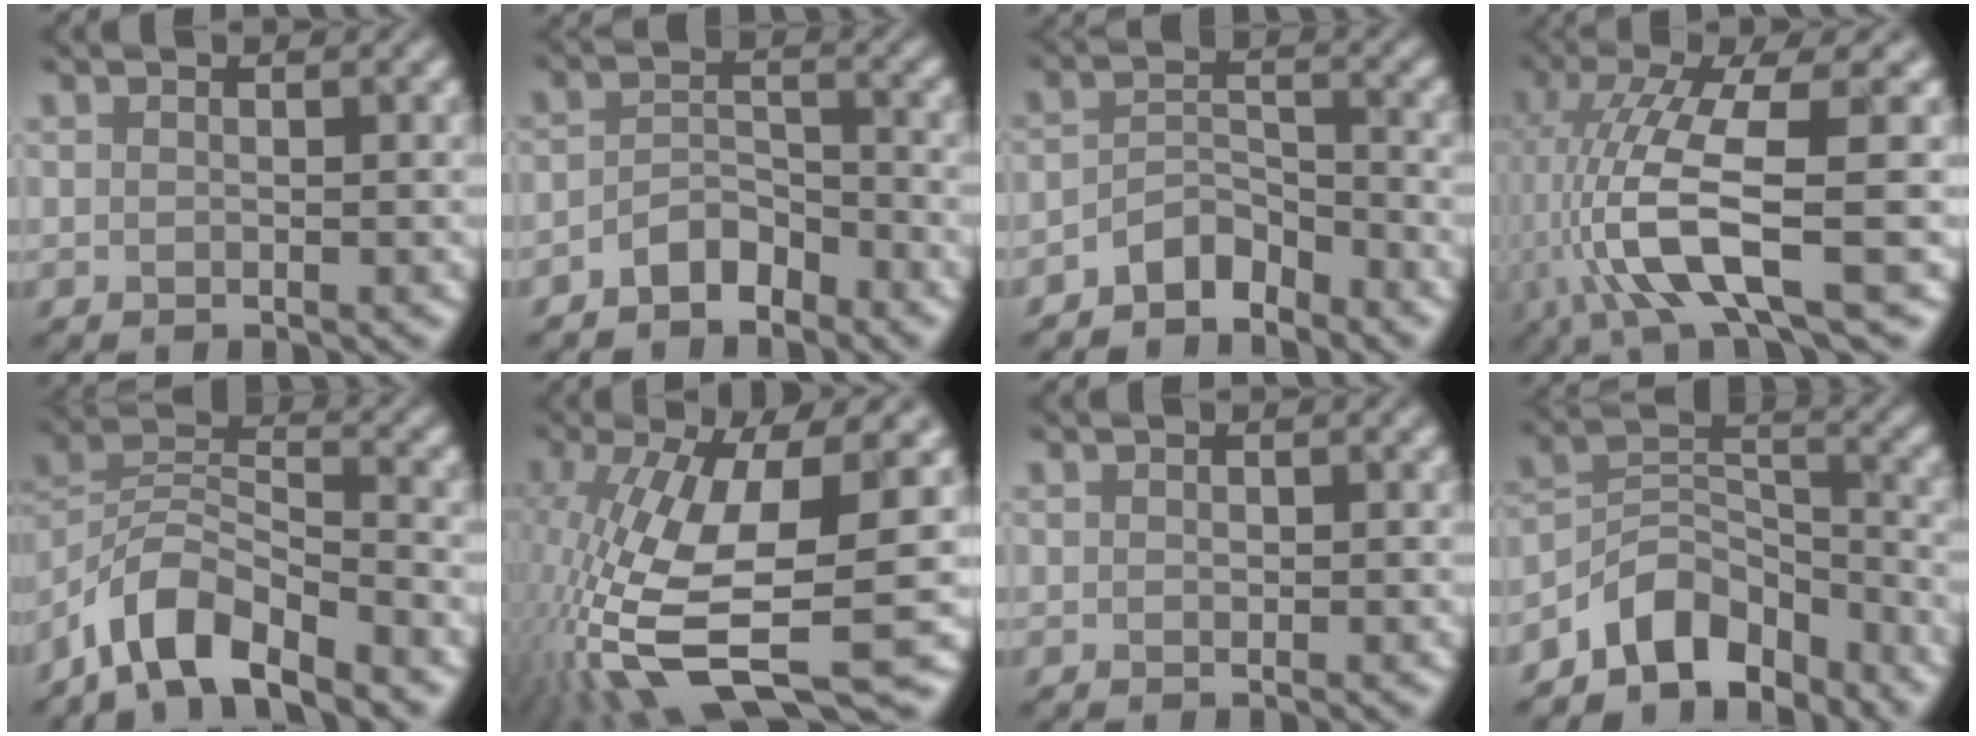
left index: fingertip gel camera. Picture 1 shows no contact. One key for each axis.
{"total": 3.2, "fx": -3.0, "fy": 0.8, "fz": 0.6, "tx": -0.017, "ty": 0.009, "tz": -0.044}
{"total": 3.5, "fx": -3.4, "fy": 0.8, "fz": 0.5, "tx": -0.016, "ty": 0.009, "tz": -0.051}
{"total": 9.6, "fx": -3.3, "fy": 1.8, "fz": 8.8, "tx": -0.184, "ty": -0.002, "tz": -0.048}
{"total": 6.4, "fx": -5.6, "fy": 1.4, "fz": 2.6, "tx": -0.048, "ty": 0.003, "tz": -0.098}
{"total": 12.1, "fx": -3.3, "fy": 3.0, "fz": 11.2, "tx": -0.236, "ty": -0.012, "tz": -0.033}
{"total": 0.6, "fx": -0.4, "fy": -0.3, "fz": -0.4, "tx": -0.005, "ty": -0.001, "tz": 0.010}
{"total": 6.7, "fx": -5.8, "fy": 2.8, "fz": 1.8, "tx": -0.022, "ty": 0.004, "tz": -0.099}